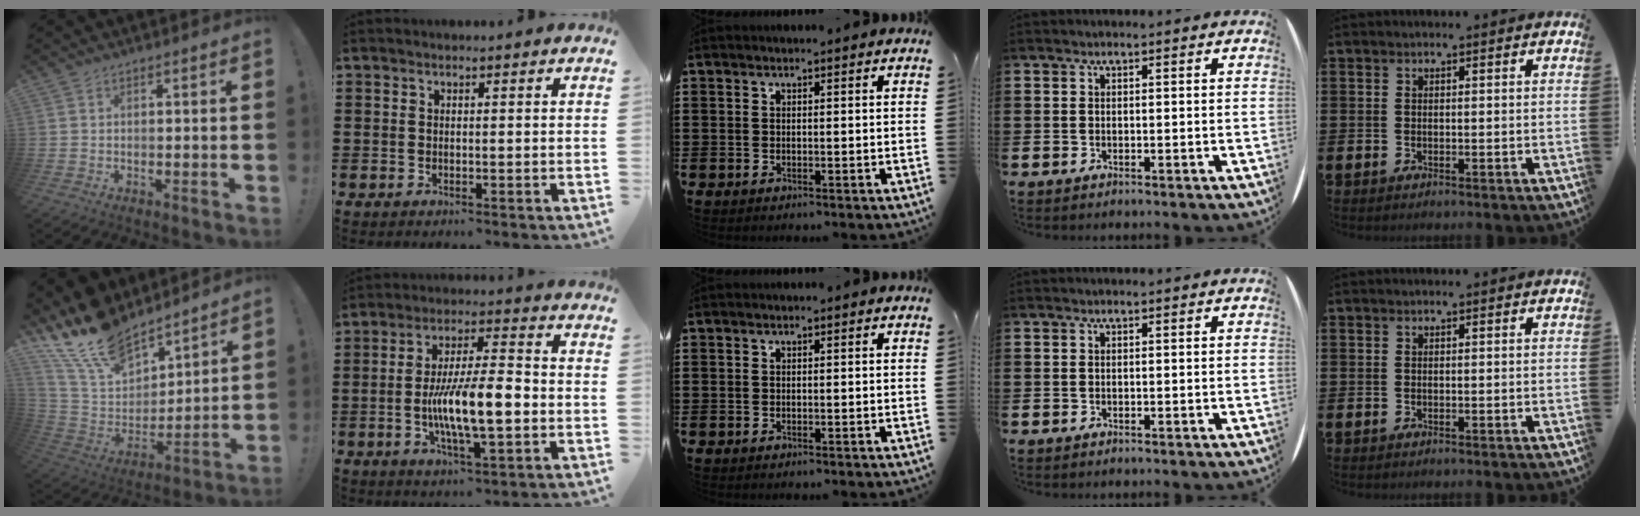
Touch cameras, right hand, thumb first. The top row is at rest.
{"thumb": {"total": 19.2, "force": [15.0, 8.7, 8.1], "torque": [-0.179, -0.101, 0.281]}, "index": {"total": 11.1, "force": [-2.3, 3.2, 10.4], "torque": [-0.194, -0.004, -0.044]}}